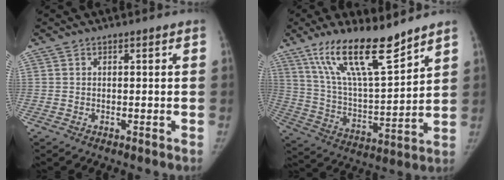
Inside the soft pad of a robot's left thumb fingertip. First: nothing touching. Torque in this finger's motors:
{"motor_torque": [0.78, -0.22, 1.33, -1.45, 0.49]}